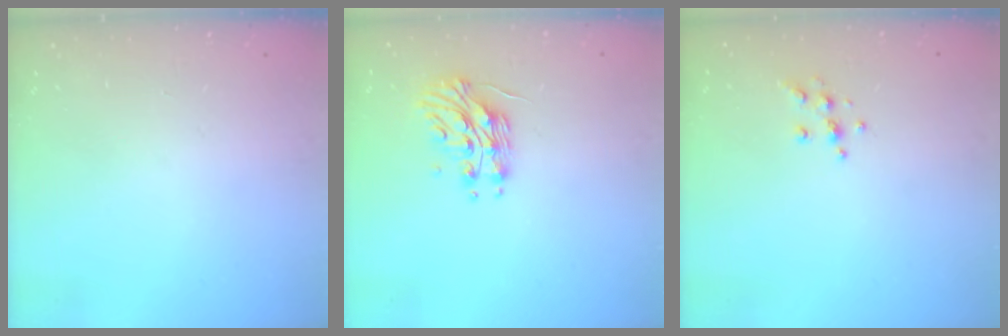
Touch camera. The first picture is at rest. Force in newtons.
{"total": 11.0, "press": 11.0, "slide": 0.9}
{"total": 6.4, "press": 6.3, "slide": 1.2}